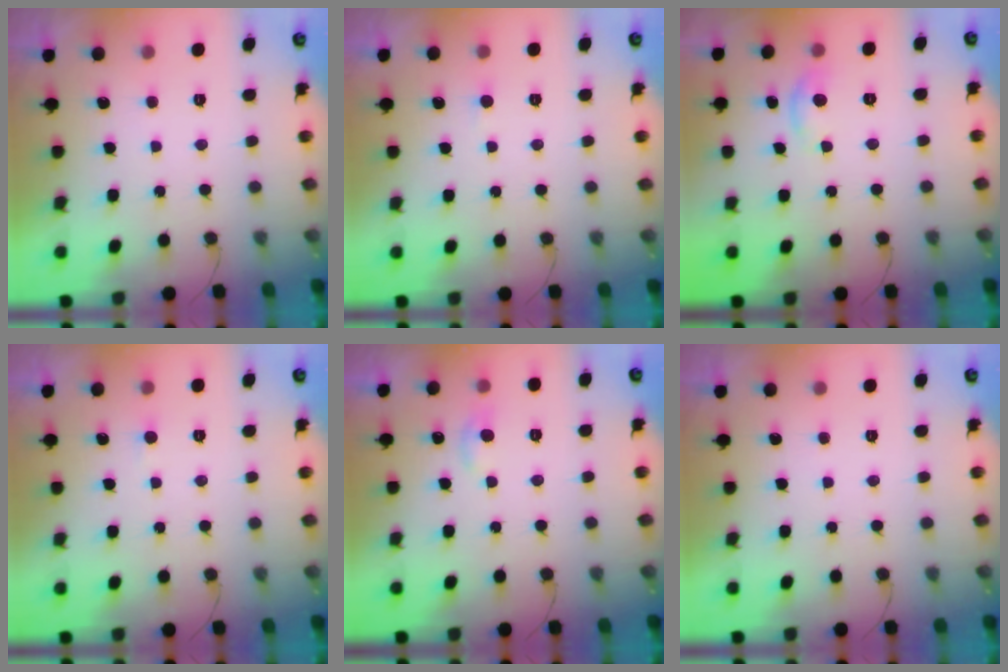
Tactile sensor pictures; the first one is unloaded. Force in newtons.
{"total": 1.6, "press": 1.6, "slide": 0.1}
{"total": 4.8, "press": 4.8, "slide": 0.5}
{"total": 1.6, "press": 1.6, "slide": 0.1}
{"total": 4.5, "press": 4.4, "slide": 0.6}
{"total": 0.0}